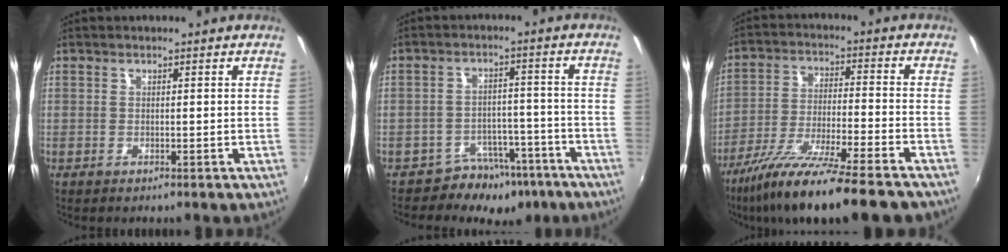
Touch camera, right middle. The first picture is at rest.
{"total": 8.5, "force": [-6.5, 5.2, 1.7], "torque": [-0.023, 0.026, -0.081]}
{"total": 18.7, "force": [-14.7, 1.5, 11.4], "torque": [-0.214, -0.047, -0.247]}